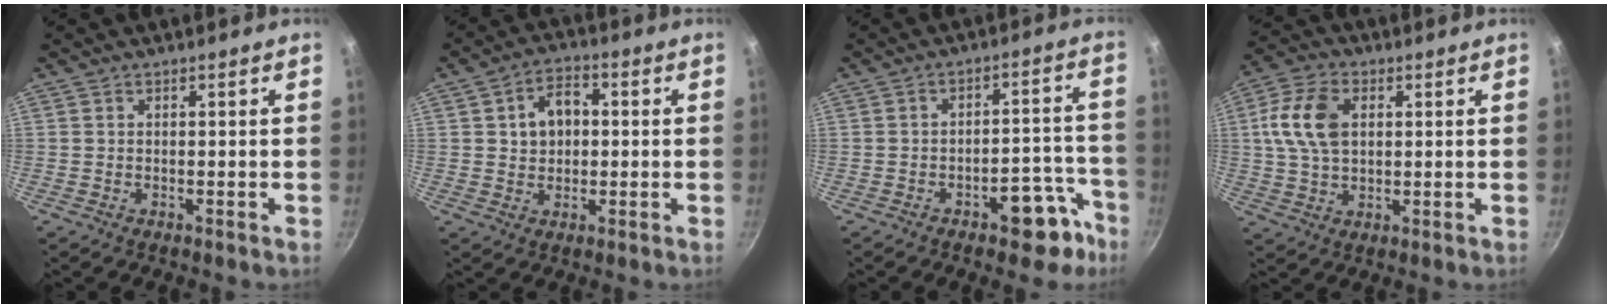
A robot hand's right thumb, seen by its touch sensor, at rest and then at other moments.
{"total": 7.2, "force": [1.0, 5.3, 4.8], "torque": [-0.050, 0.012, 0.012]}
{"total": 10.1, "force": [-5.8, 4.9, 6.6], "torque": [-0.033, 0.062, -0.067]}
{"total": 10.9, "force": [2.1, 7.1, 8.0], "torque": [-0.146, 0.010, 0.032]}